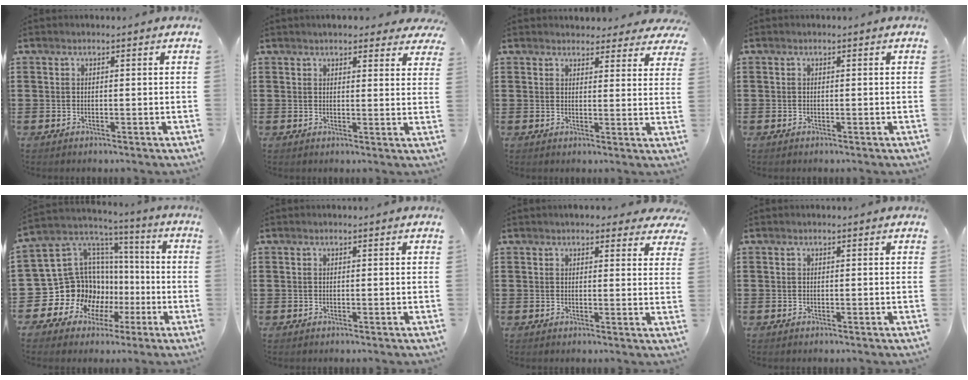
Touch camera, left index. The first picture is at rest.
{"total": 3.3, "force": [3.0, 0.6, 1.0], "torque": [-0.021, -0.007, 0.054]}
{"total": 3.6, "force": [3.4, 1.0, 0.7], "torque": [-0.009, -0.013, 0.059]}
{"total": 0.0}
{"total": 14.1, "force": [-2.6, 13.3, 4.0], "torque": [-0.124, -0.029, -0.014]}
{"total": 0.0}
{"total": 2.9, "force": [2.6, 0.9, 0.9], "torque": [-0.012, -0.008, 0.044]}
{"total": 0.0}